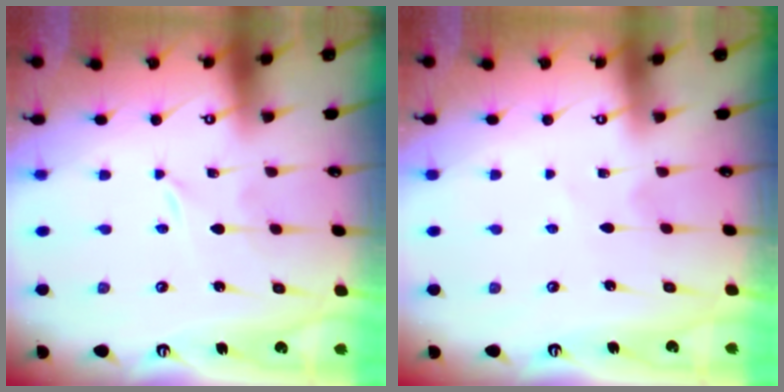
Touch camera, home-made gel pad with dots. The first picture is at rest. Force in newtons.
{"total": 2.3, "press": 2.3, "slide": 0.3}